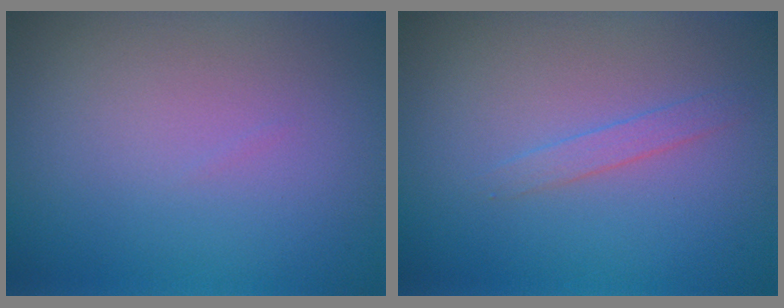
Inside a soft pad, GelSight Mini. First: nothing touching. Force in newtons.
{"total": 1.2, "press": 1.2, "slide": 0.1}